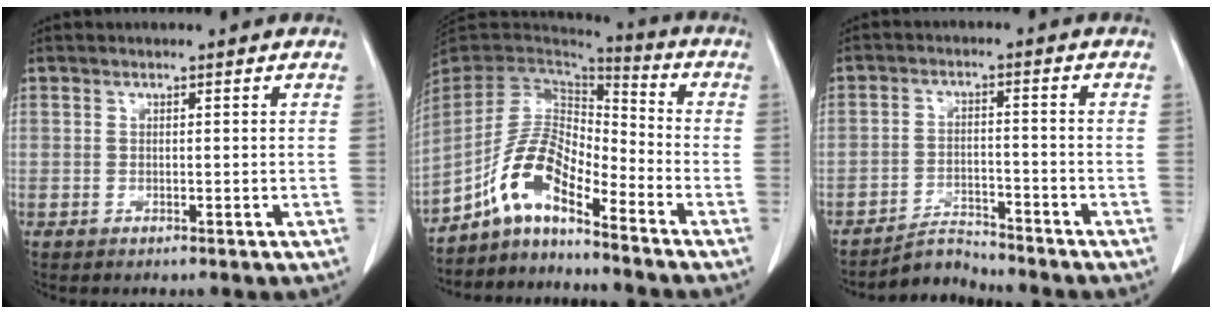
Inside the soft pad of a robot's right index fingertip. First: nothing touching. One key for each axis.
{"total": 10.4, "fx": -6.8, "fy": 2.9, "fz": 7.3, "tx": -0.159, "ty": 0.026, "tz": -0.131}
{"total": 4.1, "fx": -4.0, "fy": 0.0, "fz": -0.8, "tx": 0.012, "ty": -0.005, "tz": -0.067}